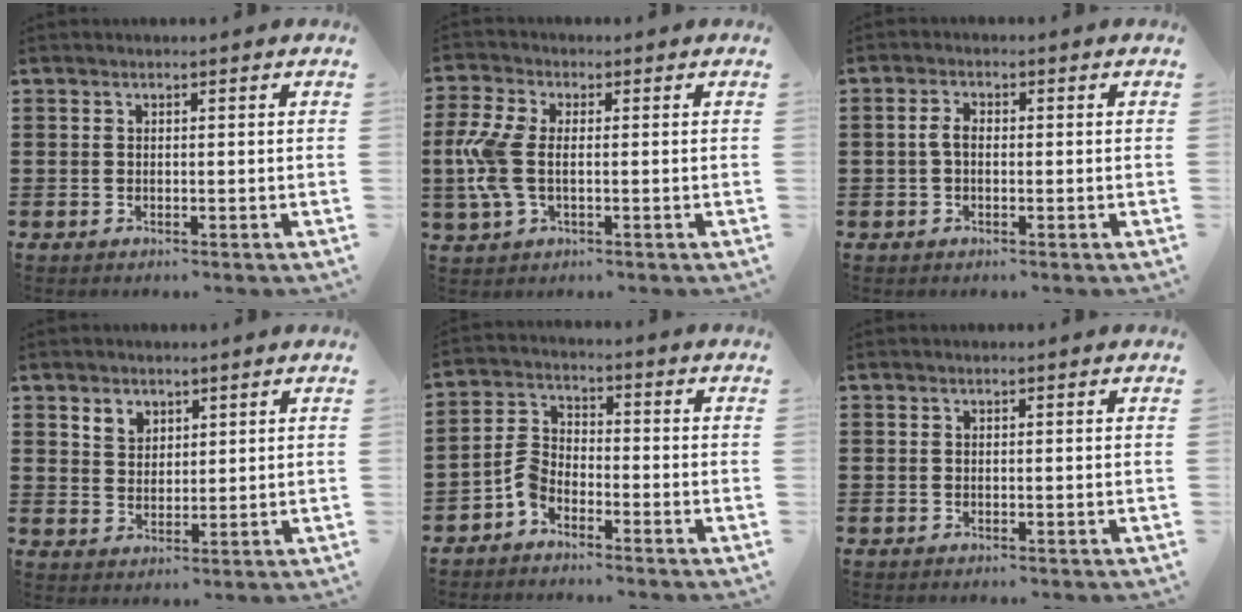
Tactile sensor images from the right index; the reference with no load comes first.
{"total": 7.4, "force": [-0.4, 3.7, 6.4], "torque": [-0.166, -0.006, -0.016]}
{"total": 2.4, "force": [-0.3, 1.3, 2.0], "torque": [-0.047, 0.000, -0.008]}
{"total": 3.1, "force": [2.2, 2.2, 0.7], "torque": [-0.022, 0.008, 0.042]}
{"total": 4.5, "force": [-3.1, 2.4, 2.1], "torque": [-0.069, 0.004, -0.068]}
{"total": 0.0}